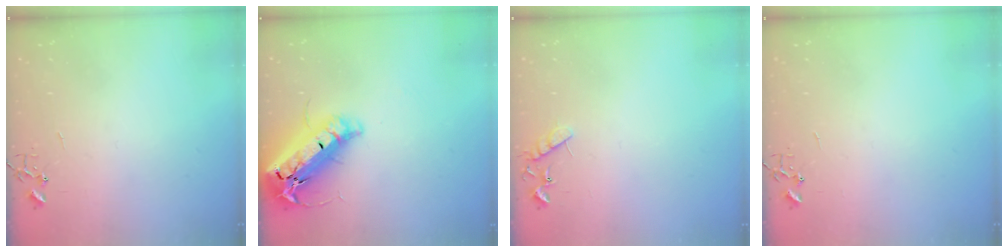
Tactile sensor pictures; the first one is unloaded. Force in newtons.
{"total": 25.0, "press": 24.5, "slide": 4.9}
{"total": 8.0, "press": 8.0, "slide": 0.4}
{"total": 0.0}